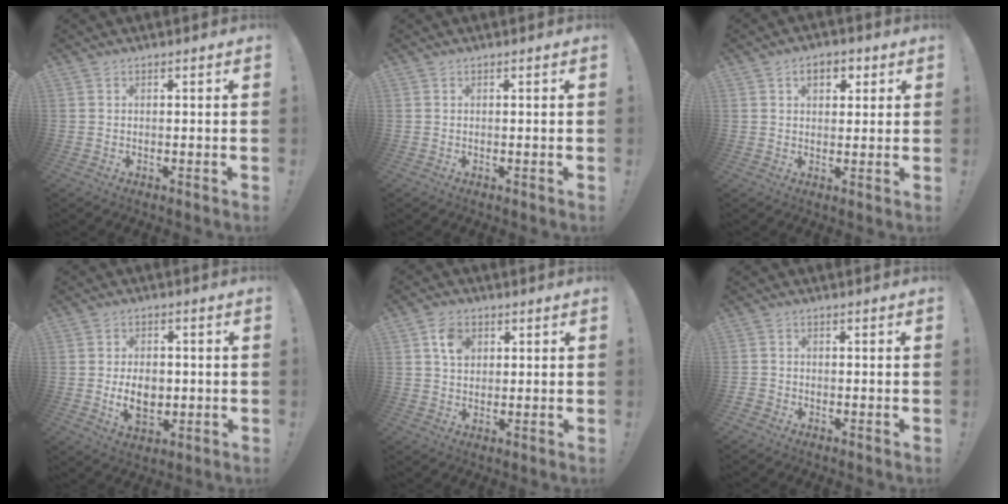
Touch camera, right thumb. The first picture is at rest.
{"total": 0.0}
{"total": 5.5, "force": [2.0, 3.7, 3.5], "torque": [-0.047, 0.004, 0.032]}
{"total": 8.4, "force": [-1.2, 5.8, 6.0], "torque": [-0.088, -0.003, -0.023]}
{"total": 6.7, "force": [2.4, 5.1, 3.6], "torque": [-0.056, 0.004, 0.044]}
{"total": 1.4, "force": [-0.9, 1.0, 0.4], "torque": [-0.005, 0.007, -0.017]}